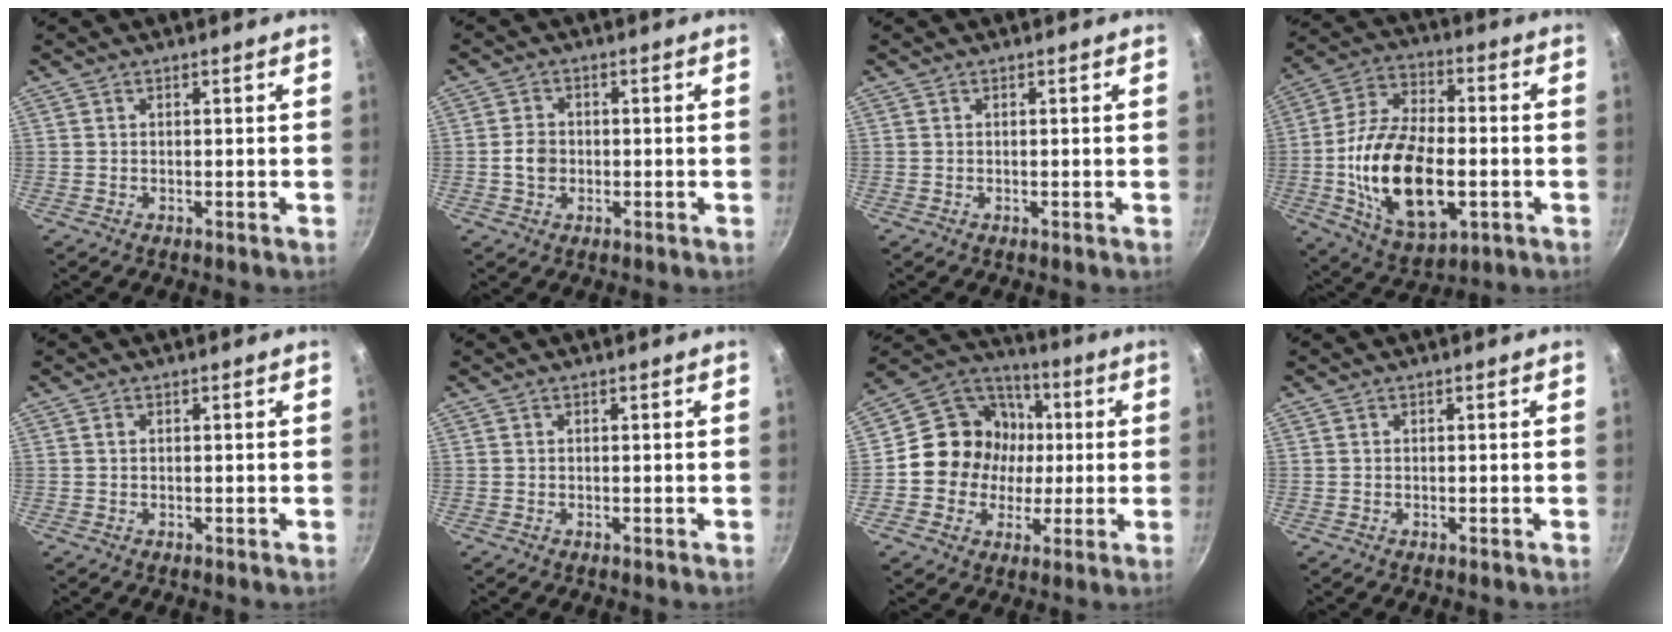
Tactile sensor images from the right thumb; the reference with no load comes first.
{"total": 3.7, "force": [-0.6, 3.0, 2.1], "torque": [-0.027, 0.010, -0.014]}
{"total": 0.0}
{"total": 21.7, "force": [-3.8, 11.8, 17.8], "torque": [-0.316, 0.018, -0.061]}
{"total": 0.6, "force": [0.2, 0.5, 0.4], "torque": [-0.007, 0.003, 0.003]}
{"total": 0.0}
{"total": 16.1, "force": [0.5, 14.7, 6.6], "torque": [-0.083, 0.022, -0.001]}
{"total": 0.0}